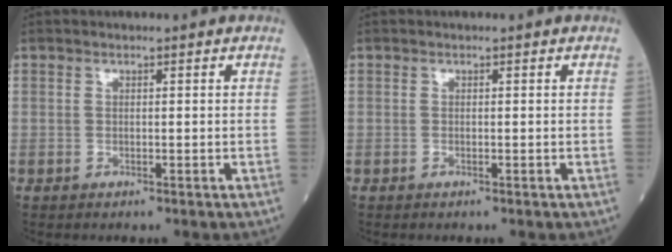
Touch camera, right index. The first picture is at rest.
{"total": 0.0}